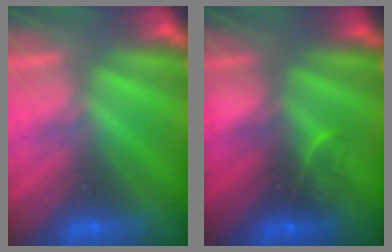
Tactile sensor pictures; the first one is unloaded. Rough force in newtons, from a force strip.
{"total": 2.8}